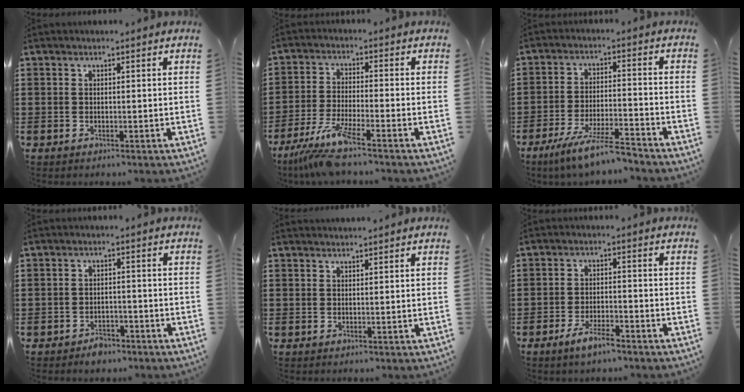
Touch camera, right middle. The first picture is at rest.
{"total": 7.2, "force": [-5.4, 0.2, 4.7], "torque": [-0.114, -0.025, -0.105]}
{"total": 7.4, "force": [-6.4, 0.1, 3.9], "torque": [-0.085, -0.012, -0.122]}
{"total": 2.5, "force": [-2.1, 1.2, 0.4], "torque": [-0.013, 0.003, -0.045]}
{"total": 0.9, "force": [0.9, -0.1, 0.0], "torque": [-0.001, -0.001, 0.018]}
{"total": 4.3, "force": [-3.0, 1.1, 2.9], "torque": [-0.061, 0.003, -0.059]}